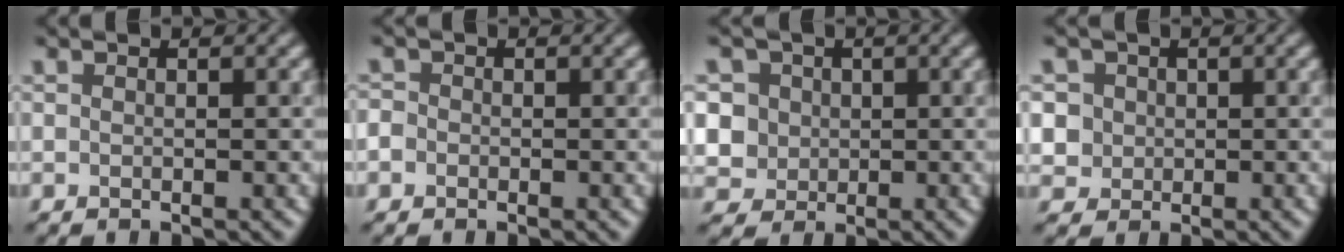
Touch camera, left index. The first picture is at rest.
{"total": 1.2, "force": [-0.3, 1.1, 0.3], "torque": [-0.004, -0.004, -0.010]}
{"total": 5.7, "force": [1.7, 5.0, 2.0], "torque": [-0.041, 0.019, 0.015]}
{"total": 3.8, "force": [1.1, 3.4, 1.3], "torque": [-0.020, 0.017, 0.014]}